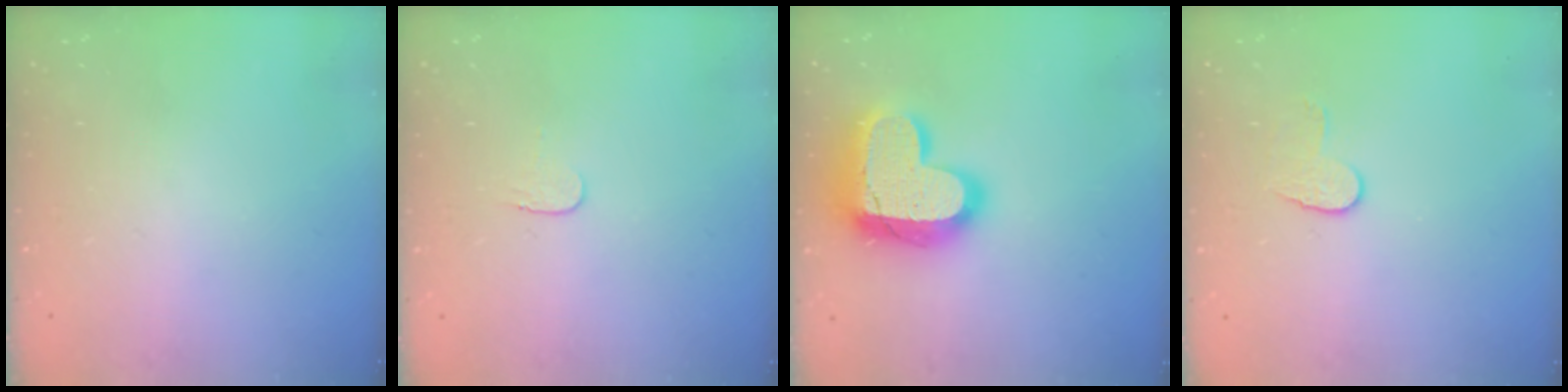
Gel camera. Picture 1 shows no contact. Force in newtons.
{"total": 3.7, "press": 3.7, "slide": 0.4}
{"total": 21.1, "press": 21.0, "slide": 1.5}
{"total": 6.1, "press": 6.1, "slide": 0.5}